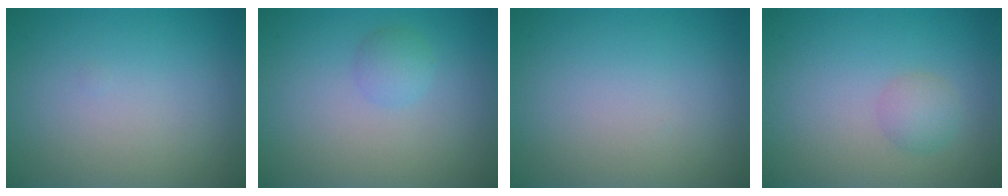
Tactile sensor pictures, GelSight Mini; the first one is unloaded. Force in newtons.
{"total": 1.3, "press": 1.3, "slide": 0.0}
{"total": 0.0}
{"total": 1.6, "press": 1.6, "slide": 0.0}